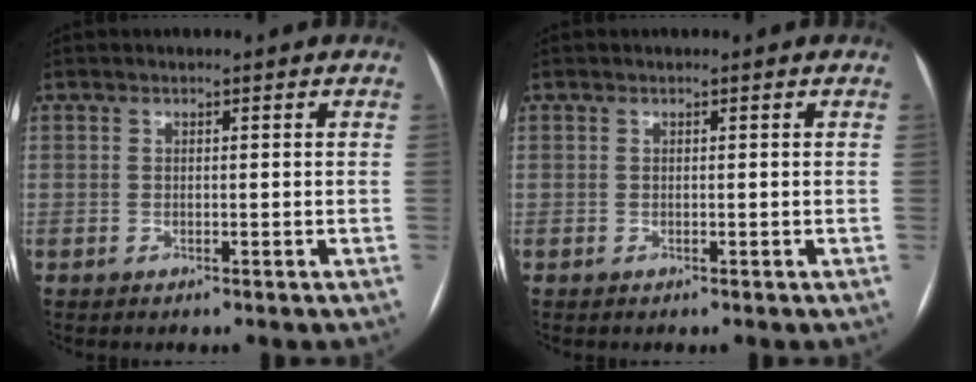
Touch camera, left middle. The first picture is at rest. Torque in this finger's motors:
{"motor_torque": [0.42, -0.62, -0.05, -0.03]}